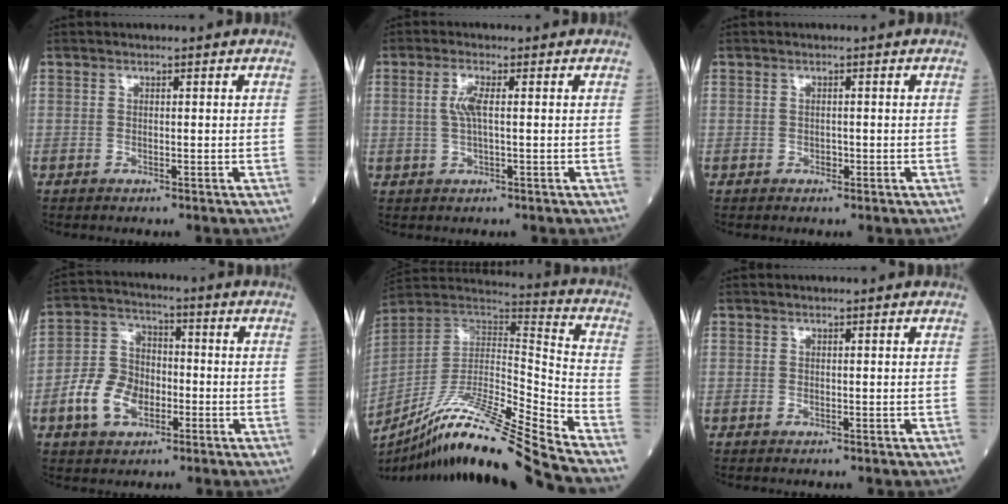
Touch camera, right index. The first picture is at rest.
{"total": 3.1, "force": [0.4, 0.6, 3.0], "torque": [-0.067, 0.003, 0.008]}
{"total": 0.6, "force": [-0.3, 0.4, 0.3], "torque": [-0.005, 0.001, -0.005]}
{"total": 9.1, "force": [-3.3, 6.2, 5.8], "torque": [-0.132, 0.019, -0.062]}
{"total": 21.1, "force": [-16.9, -1.5, 12.5], "torque": [-0.241, -0.015, -0.308]}
{"total": 0.0}